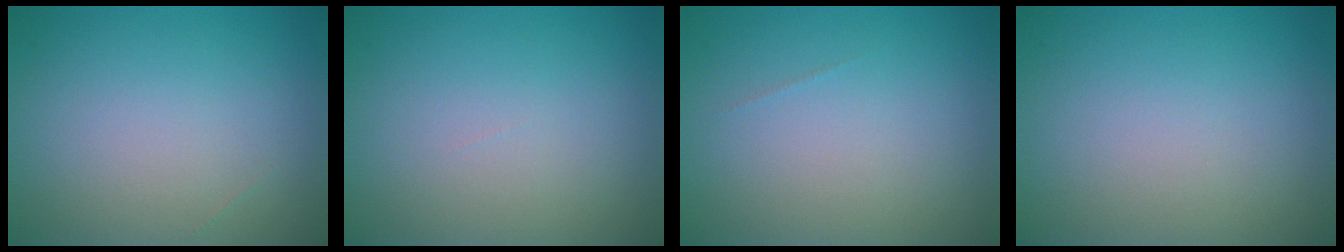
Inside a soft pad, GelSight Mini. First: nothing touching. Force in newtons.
{"total": 0.0}
{"total": 0.0}
{"total": 0.0}